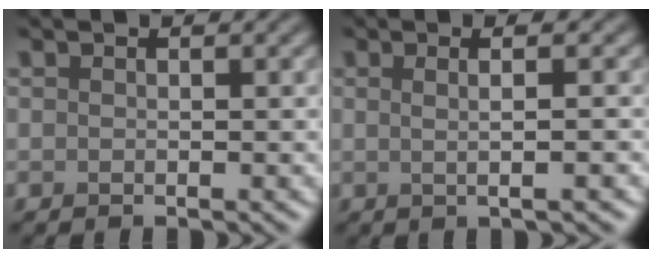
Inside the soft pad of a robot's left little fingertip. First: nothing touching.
{"total": 4.2, "force": [1.1, 1.8, 3.7], "torque": [-0.033, 0.014, -0.011]}